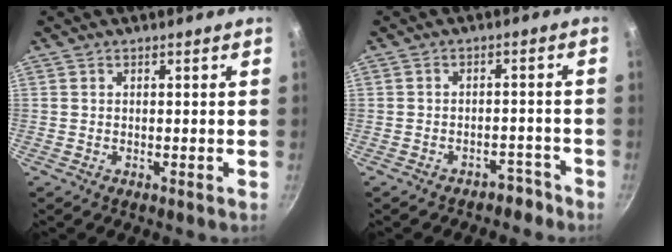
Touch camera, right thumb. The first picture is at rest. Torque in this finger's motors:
{"motor_torque": [-0.16, -0.02, -0.17, -0.04, 0.03]}